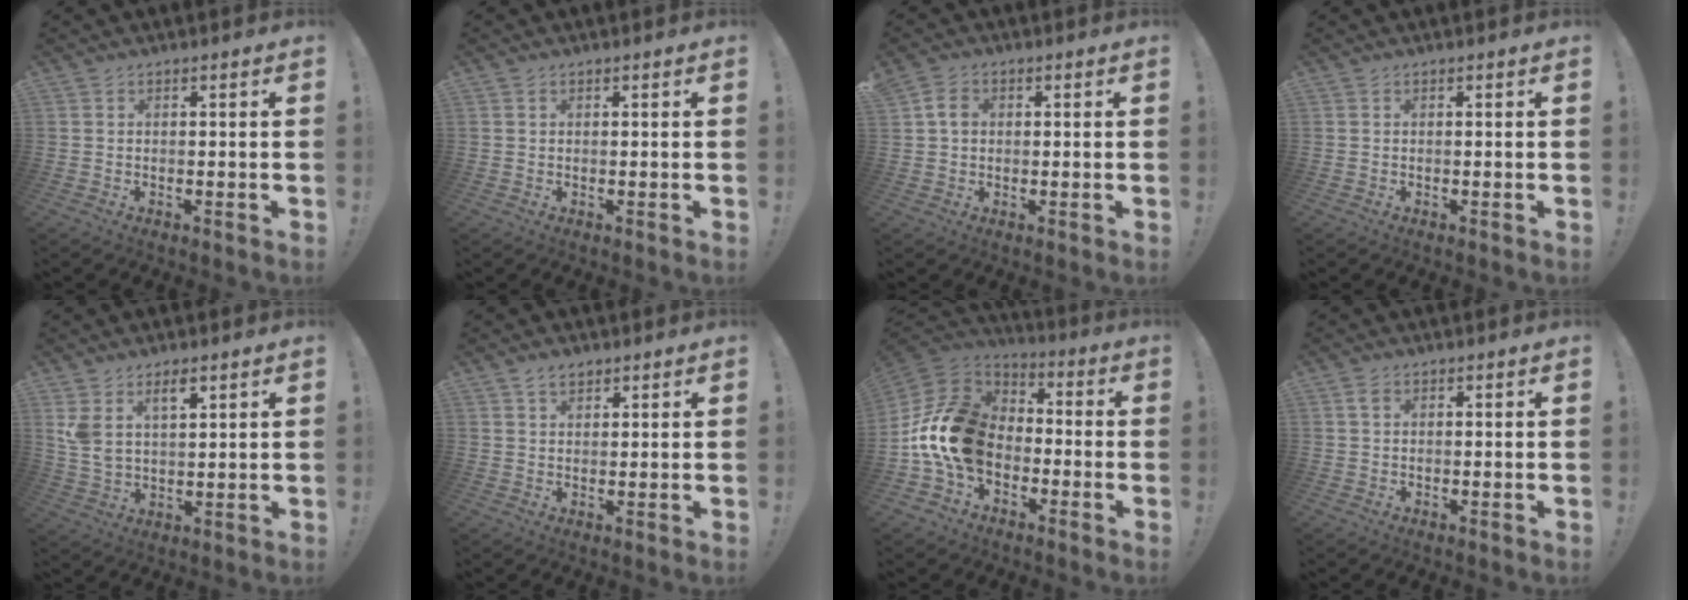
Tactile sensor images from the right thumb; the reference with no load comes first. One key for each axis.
{"total": 0.6, "fx": 0.3, "fy": 0.5, "fz": 0.0, "tx": 0.002, "ty": 0.000, "tz": 0.005}
{"total": 3.4, "fx": 0.3, "fy": 2.7, "fz": 2.0, "tx": -0.025, "ty": 0.003, "tz": 0.004}
{"total": 0.0}
{"total": 7.4, "fx": 4.5, "fy": 3.6, "fz": 4.6, "tx": -0.081, "ty": -0.019, "tz": 0.083}
{"total": 3.2, "fx": 2.2, "fy": 1.8, "fz": 1.5, "tx": -0.019, "ty": -0.007, "tz": 0.039}
{"total": 18.2, "fx": -3.2, "fy": 12.9, "fz": 12.4, "tx": -0.214, "ty": 0.033, "tz": -0.044}
{"total": 1.3, "fx": 0.5, "fy": 0.9, "fz": 0.8, "tx": -0.008, "ty": 0.001, "tz": 0.007}